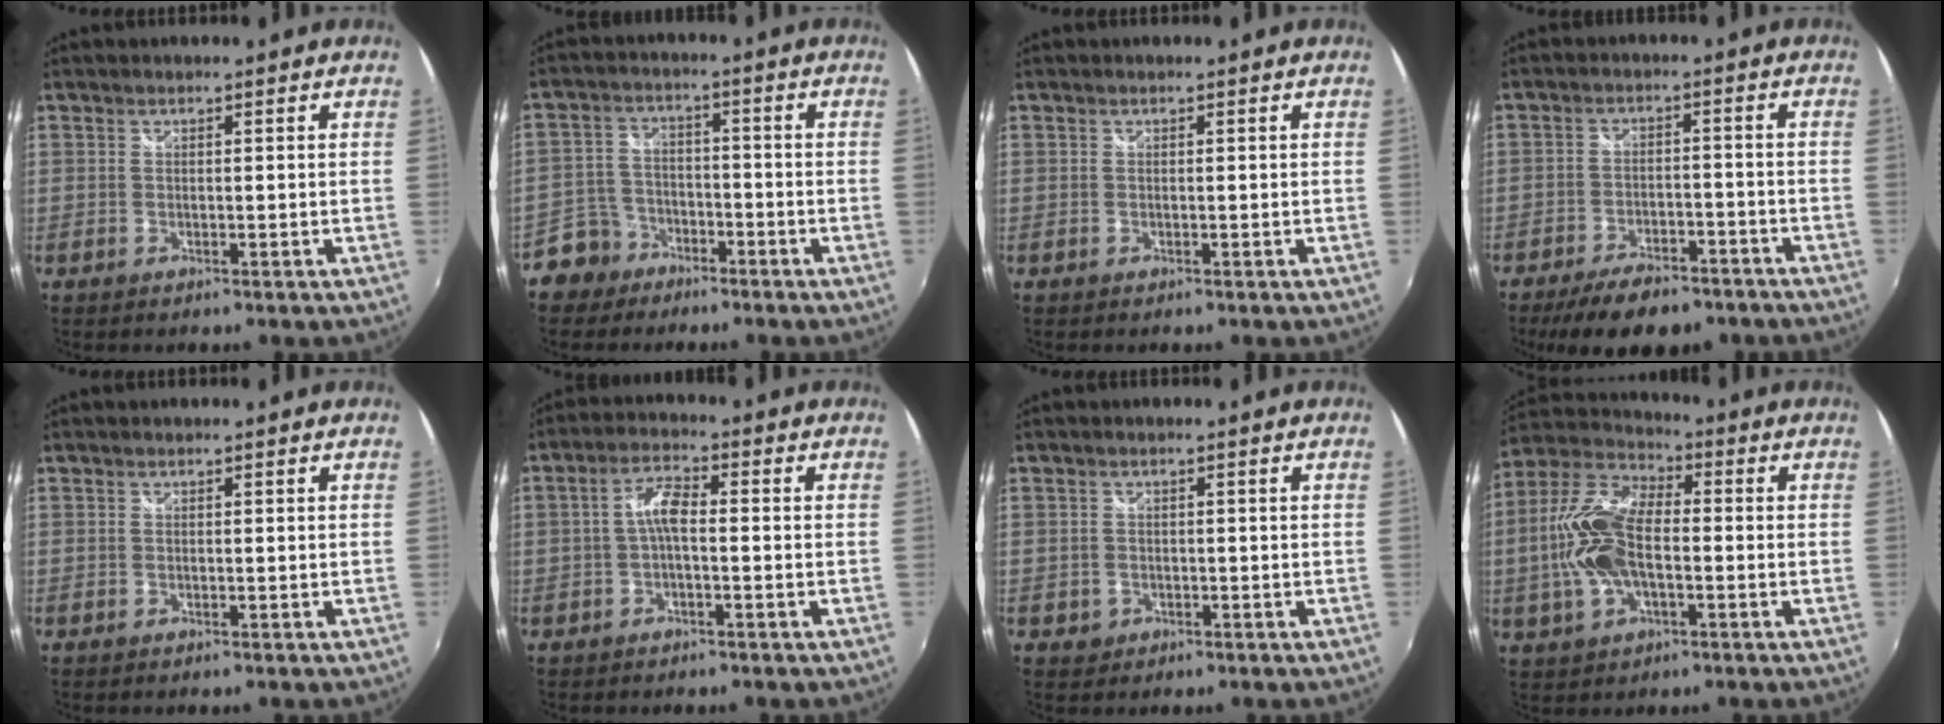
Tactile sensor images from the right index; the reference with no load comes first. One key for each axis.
{"total": 6.6, "fx": -4.7, "fy": 4.6, "fz": 0.6, "tx": -0.025, "ty": 0.020, "tz": -0.089}
{"total": 0.0}
{"total": 13.0, "fx": -10.0, "fy": 5.3, "fz": 6.5, "tx": -0.145, "ty": -0.008, "tz": -0.145}
{"total": 0.0}
{"total": 4.4, "fx": -0.7, "fy": 1.5, "fz": 4.1, "tx": -0.083, "ty": 0.014, "tz": -0.016}
{"total": 2.3, "fx": -0.7, "fy": 2.1, "fz": 0.6, "tx": -0.015, "ty": -0.001, "tz": -0.008}
{"total": 14.2, "fx": -1.9, "fy": 7.4, "fz": 11.9, "tx": -0.260, "ty": 0.013, "tz": -0.039}